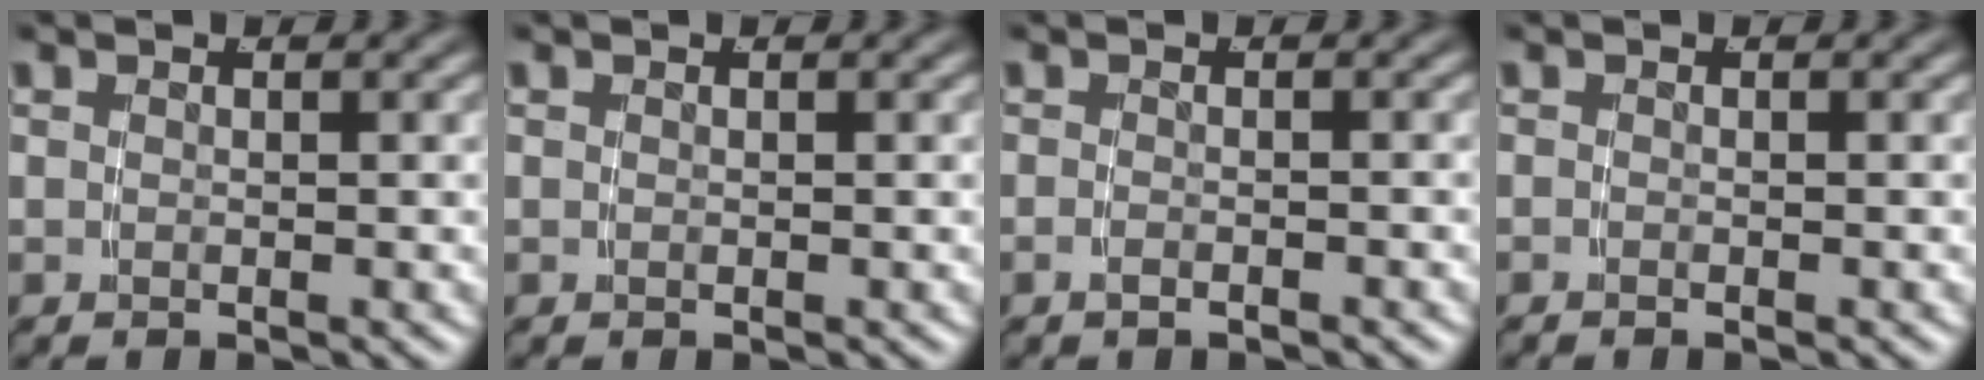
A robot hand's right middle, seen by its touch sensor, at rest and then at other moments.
{"total": 0.0}
{"total": 1.2, "force": [-1.1, -0.3, 0.4], "torque": [-0.011, 0.000, -0.018]}
{"total": 0.6, "force": [-0.6, -0.3, 0.1], "torque": [-0.002, -0.002, -0.010]}